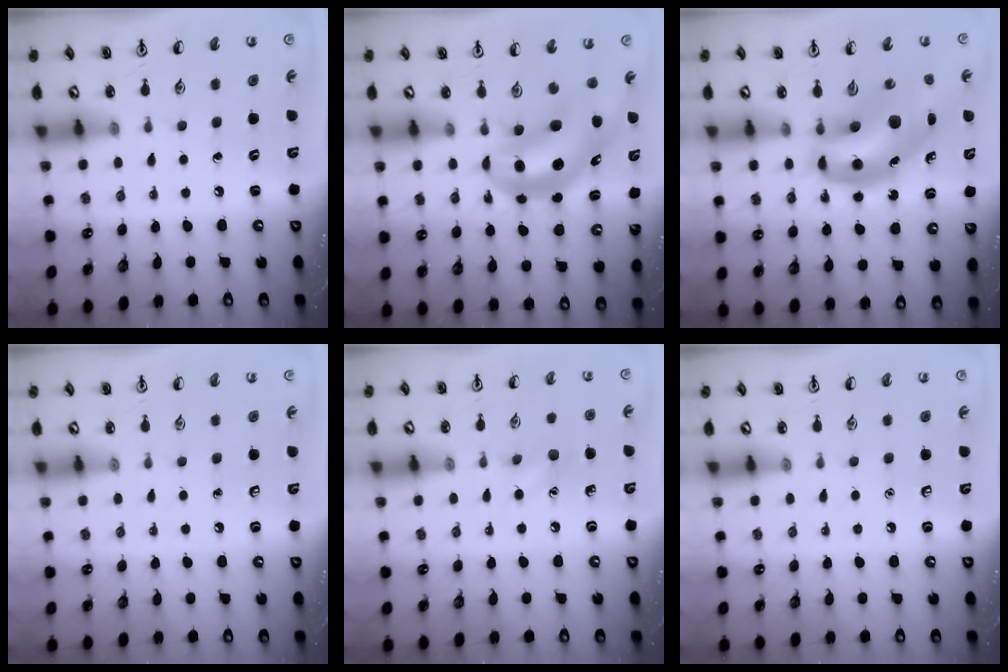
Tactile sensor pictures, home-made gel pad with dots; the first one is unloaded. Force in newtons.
{"total": 6.6, "press": 6.3, "slide": 2.1}
{"total": 14.2, "press": 13.6, "slide": 3.8}
{"total": 0.0}
{"total": 6.3, "press": 6.0, "slide": 2.0}
{"total": 0.0}